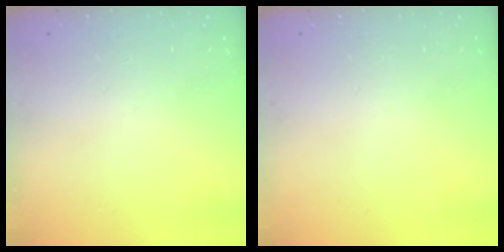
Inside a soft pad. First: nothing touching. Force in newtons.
{"total": 0.0}